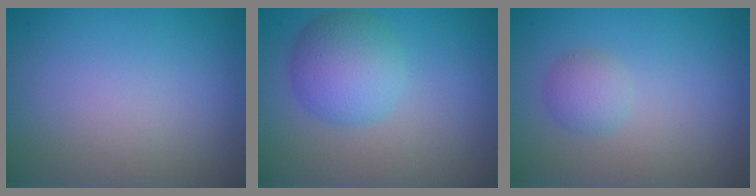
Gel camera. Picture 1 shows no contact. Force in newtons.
{"total": 4.5, "press": 4.5, "slide": 0.1}
{"total": 1.7, "press": 1.7, "slide": 0.1}